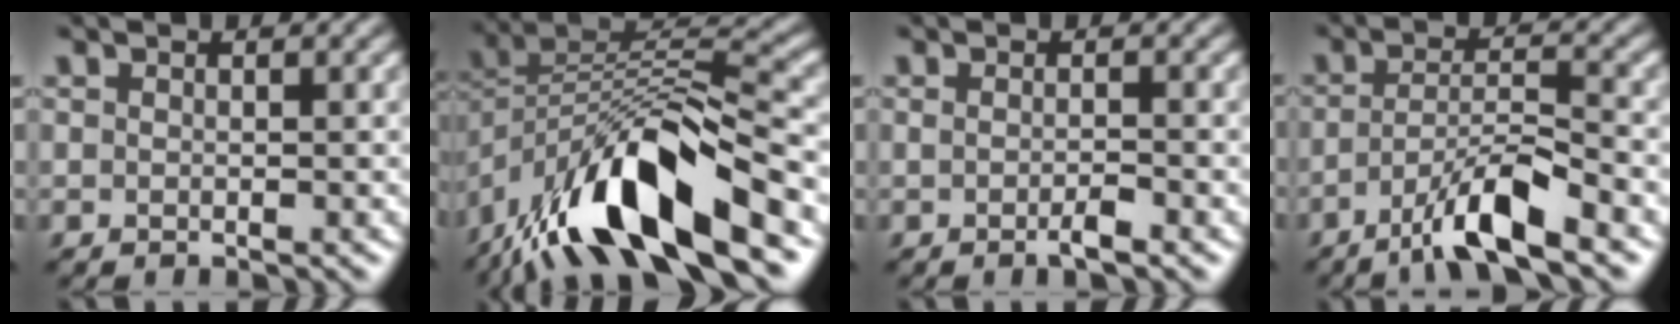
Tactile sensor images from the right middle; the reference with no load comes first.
{"total": 13.0, "force": [-7.2, 4.4, 9.8], "torque": [-0.176, 0.007, -0.141]}
{"total": 1.4, "force": [-0.6, 0.2, 1.2], "torque": [-0.023, -0.004, -0.013]}
{"total": 6.0, "force": [-3.7, 0.9, 4.6], "torque": [-0.080, 0.006, -0.072]}